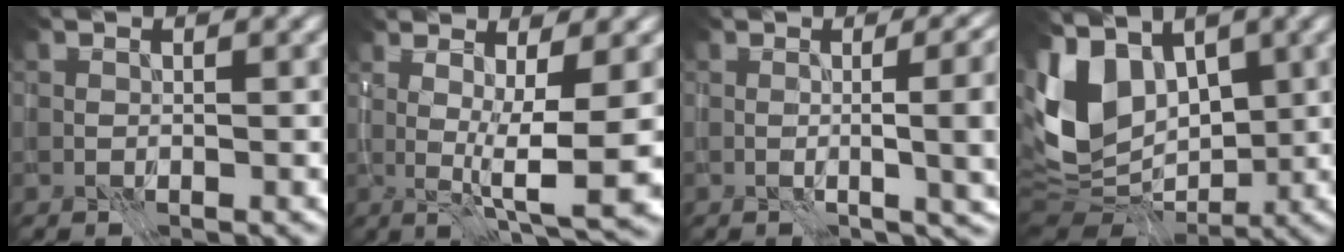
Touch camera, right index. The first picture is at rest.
{"total": 7.6, "force": [-0.1, 1.4, 7.5], "torque": [-0.115, -0.005, 0.010]}
{"total": 9.1, "force": [0.0, 3.5, 8.4], "torque": [-0.067, 0.018, 0.003]}
{"total": 8.9, "force": [1.6, 6.6, 5.8], "torque": [-0.127, -0.005, 0.026]}